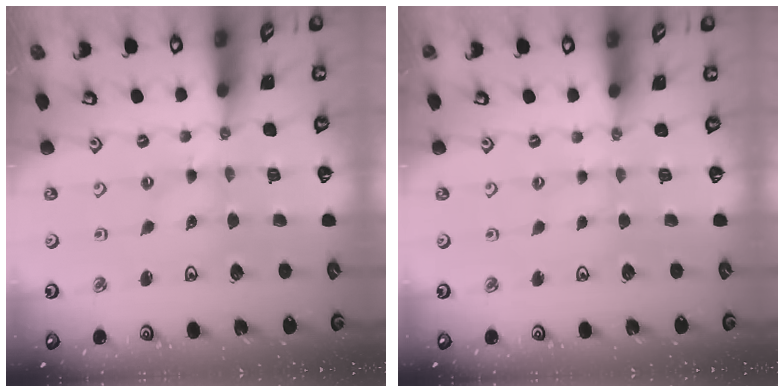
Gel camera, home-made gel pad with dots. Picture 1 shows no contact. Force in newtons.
{"total": 2.4, "press": 2.4, "slide": 0.4}